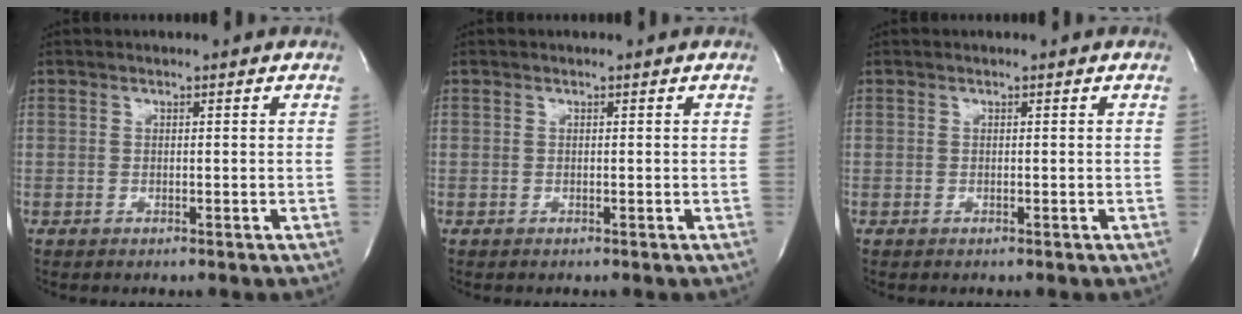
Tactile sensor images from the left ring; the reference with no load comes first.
{"total": 0.0}
{"total": 0.0}